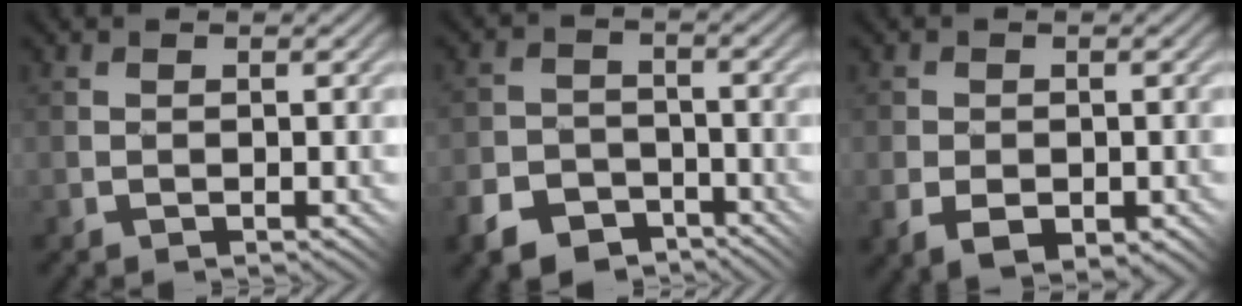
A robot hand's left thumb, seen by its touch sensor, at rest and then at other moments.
{"total": 6.6, "force": [-4.8, 4.0, 2.2], "torque": [-0.046, -0.011, -0.094]}
{"total": 3.7, "force": [-1.3, 2.5, 2.4], "torque": [-0.050, -0.015, -0.018]}